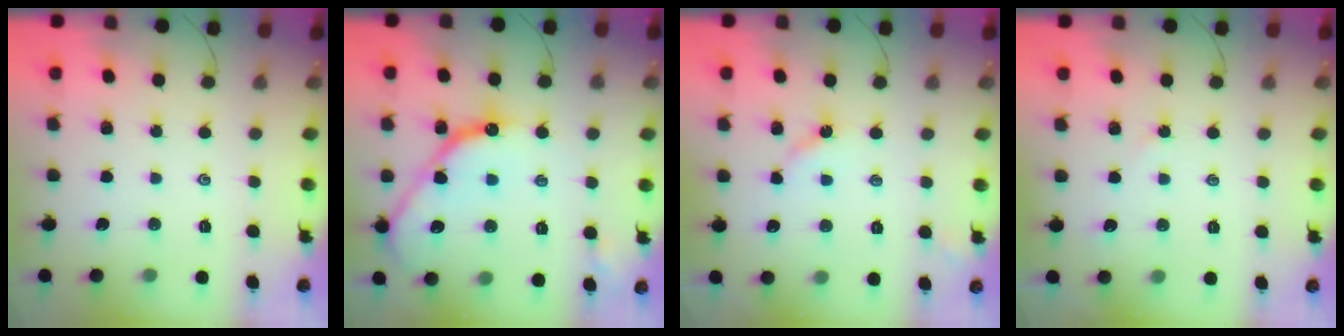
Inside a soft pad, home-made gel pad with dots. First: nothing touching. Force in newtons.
{"total": 13.4, "press": 13.3, "slide": 1.1}
{"total": 3.2, "press": 3.2, "slide": 0.4}
{"total": 3.0, "press": 2.9, "slide": 0.3}